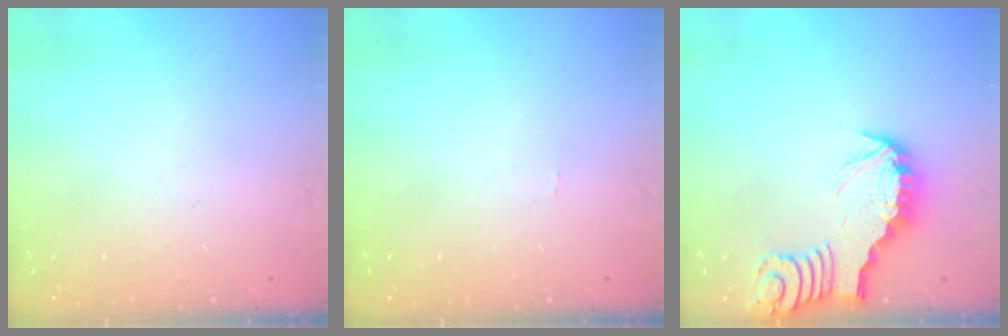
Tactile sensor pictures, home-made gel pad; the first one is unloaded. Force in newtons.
{"total": 0.0}
{"total": 2.9, "press": 2.9, "slide": 0.3}